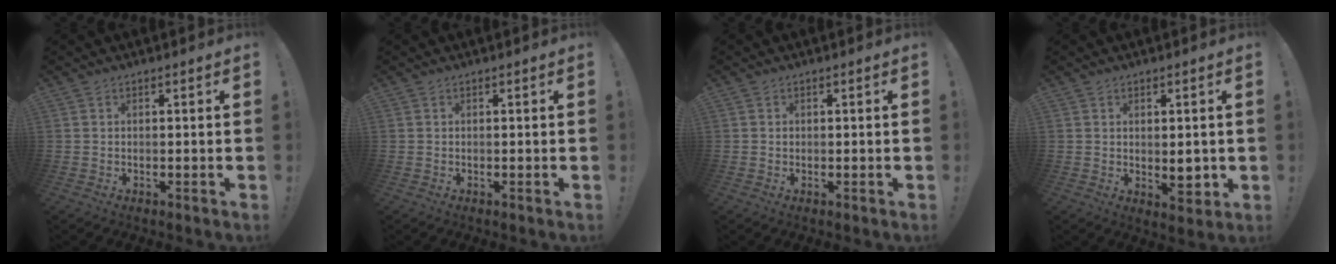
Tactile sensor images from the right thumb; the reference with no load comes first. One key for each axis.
{"total": 0.0}
{"total": 0.5, "fx": -0.1, "fy": 0.5, "fz": -0.2, "tx": 0.003, "ty": 0.002, "tz": -0.002}
{"total": 4.7, "fx": 0.2, "fy": 2.6, "fz": 3.9, "tx": -0.041, "ty": -0.003, "tz": 0.004}